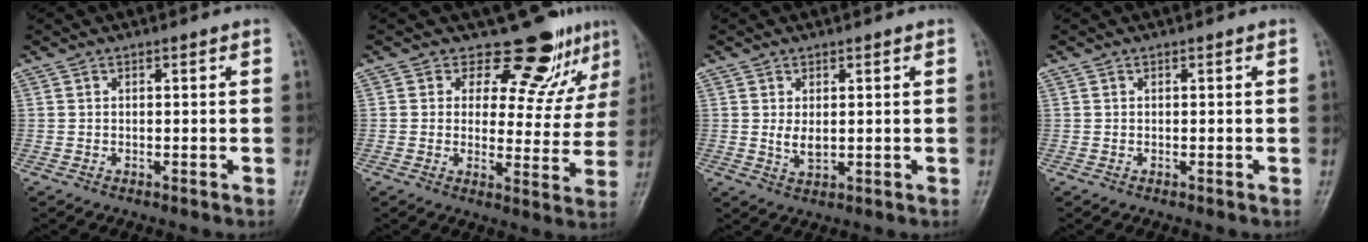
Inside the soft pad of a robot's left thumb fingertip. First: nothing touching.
{"total": 11.4, "force": [9.1, 5.5, 4.2], "torque": [-0.008, -0.070, 0.109]}
{"total": 3.1, "force": [0.6, 1.9, 2.4], "torque": [-0.036, -0.011, 0.015]}
{"total": 0.0}